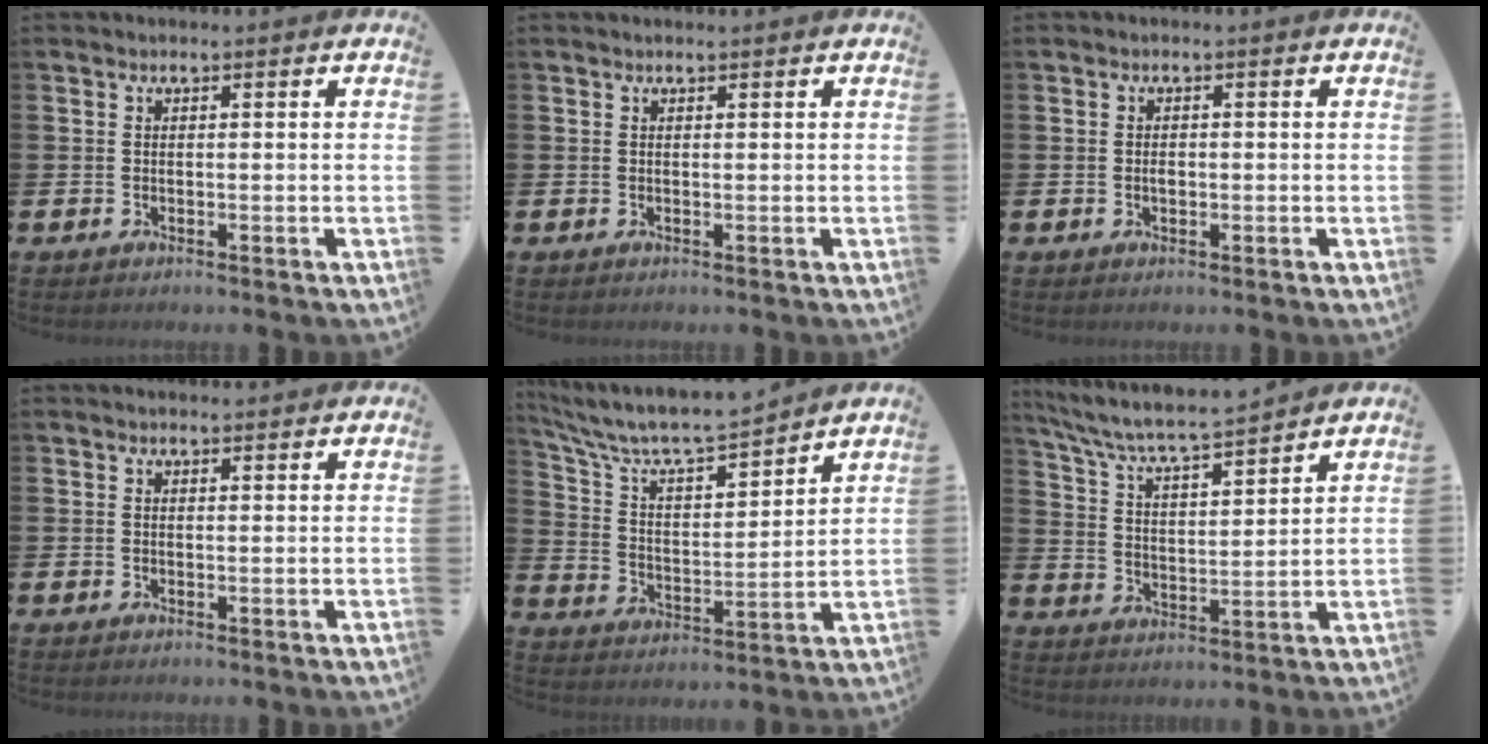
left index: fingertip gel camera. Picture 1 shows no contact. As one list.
[{"total": 0.0}, {"total": 1.1, "force": [-0.1, 0.7, 0.8], "torque": [-0.013, 0.002, -0.004]}, {"total": 0.6, "force": [0.6, 0.1, 0.2], "torque": [0.002, -0.001, 0.009]}, {"total": 7.8, "force": [7.3, 1.2, 2.3], "torque": [-0.088, -0.054, 0.126]}, {"total": 6.4, "force": [6.1, 0.2, 2.0], "torque": [-0.073, -0.046, 0.103]}]